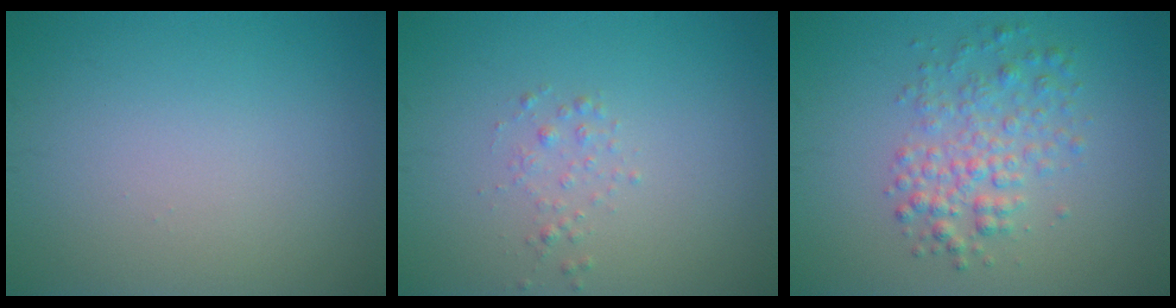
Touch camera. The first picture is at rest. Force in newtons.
{"total": 0.9, "press": 0.9, "slide": 0.0}
{"total": 3.4, "press": 3.4, "slide": 0.1}